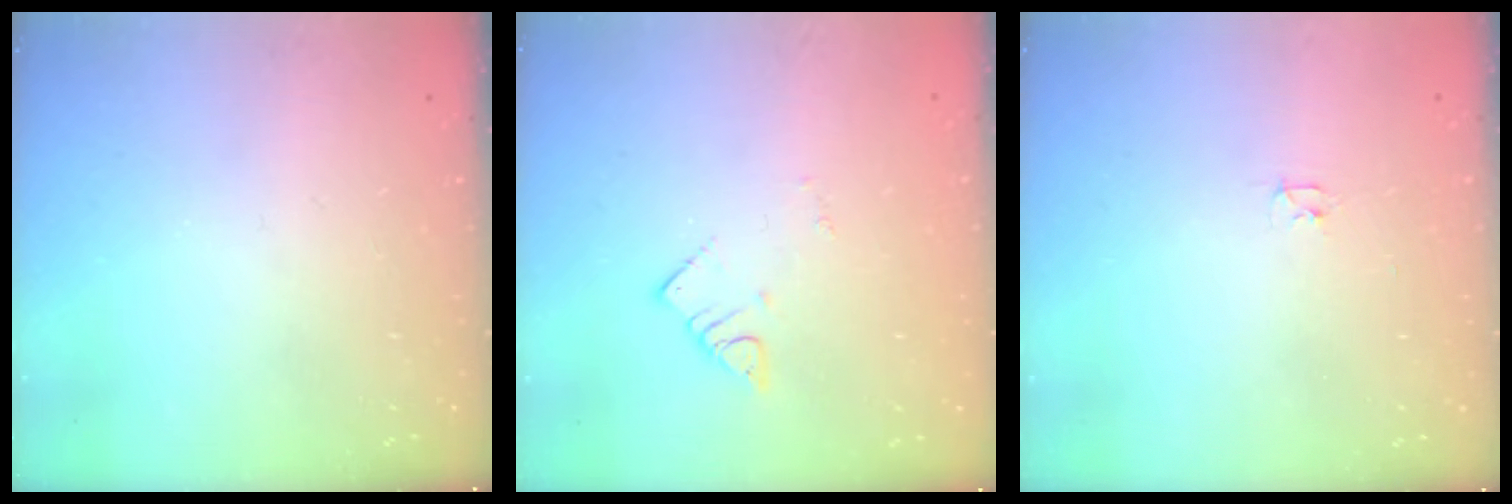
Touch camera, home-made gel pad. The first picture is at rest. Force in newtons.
{"total": 2.7, "press": 2.7, "slide": 0.1}
{"total": 2.4, "press": 2.3, "slide": 0.4}